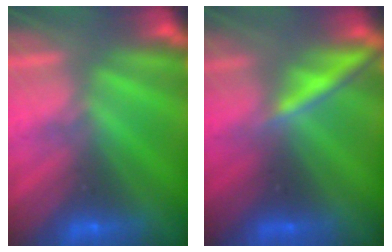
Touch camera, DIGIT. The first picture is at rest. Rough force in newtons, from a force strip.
{"total": 1.9}